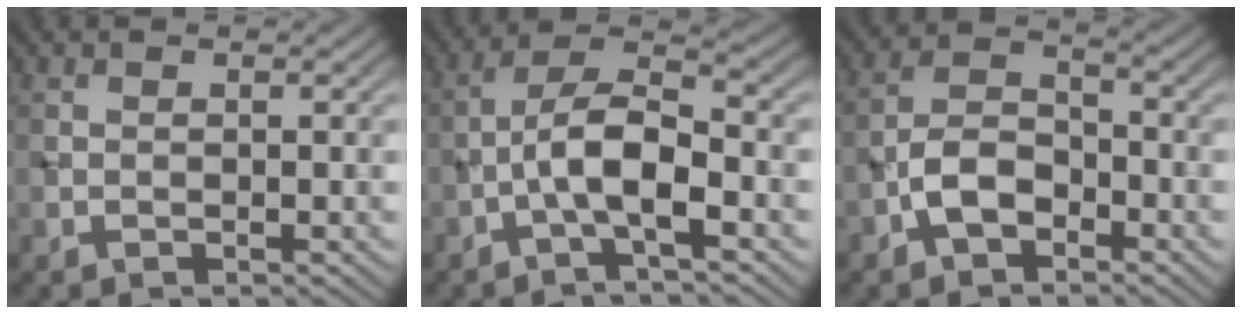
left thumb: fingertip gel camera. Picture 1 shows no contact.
{"total": 6.4, "force": [-2.2, 2.0, 5.7], "torque": [-0.104, 0.017, -0.049]}
{"total": 5.0, "force": [-2.6, 3.0, 3.1], "torque": [-0.055, 0.010, -0.061]}